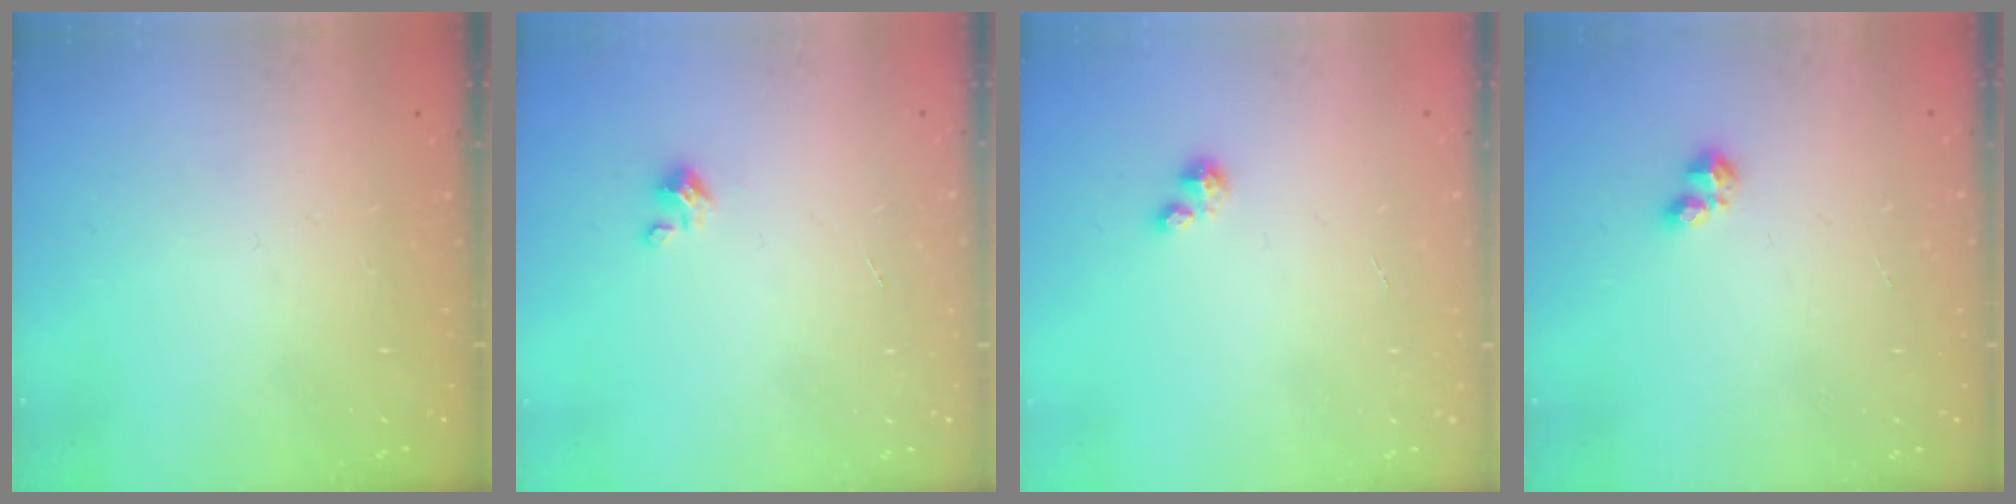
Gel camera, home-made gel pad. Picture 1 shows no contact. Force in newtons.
{"total": 1.5, "press": 1.5, "slide": 0.1}
{"total": 0.9, "press": 0.9, "slide": 0.3}
{"total": 3.3, "press": 3.2, "slide": 0.7}